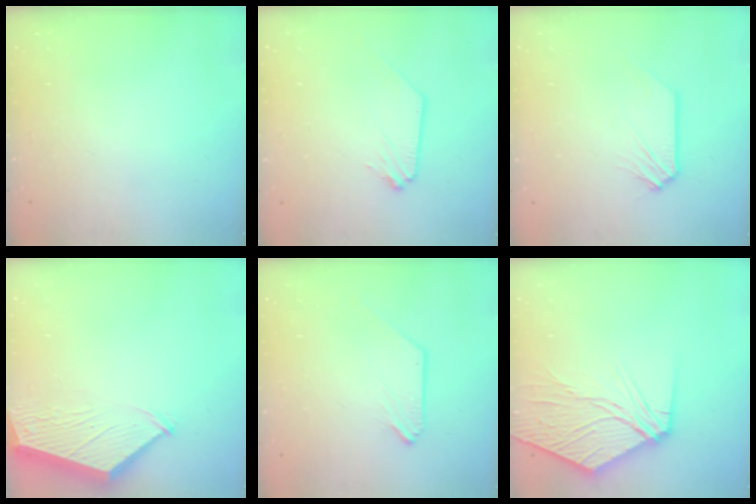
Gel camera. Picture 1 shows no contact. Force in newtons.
{"total": 0.0}
{"total": 0.0}
{"total": 2.9, "press": 2.8, "slide": 0.4}
{"total": 0.0}
{"total": 11.4, "press": 11.2, "slide": 1.9}